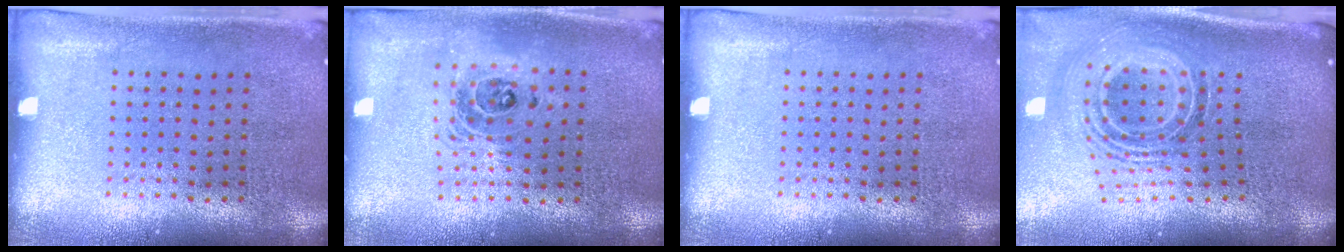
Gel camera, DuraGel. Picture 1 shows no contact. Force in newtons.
{"total": 1.4, "press": 1.2, "slide": 0.7}
{"total": 0.0}
{"total": 2.0, "press": 1.5, "slide": 1.3}